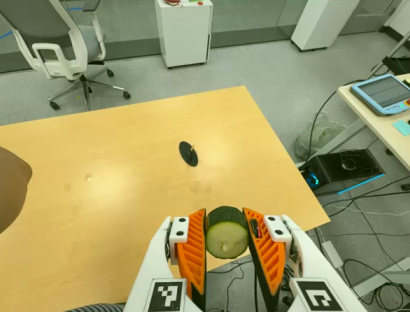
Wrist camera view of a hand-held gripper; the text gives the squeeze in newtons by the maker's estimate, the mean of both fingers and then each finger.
{"total": 11.1, "left": 10.1, "right": 12.1}